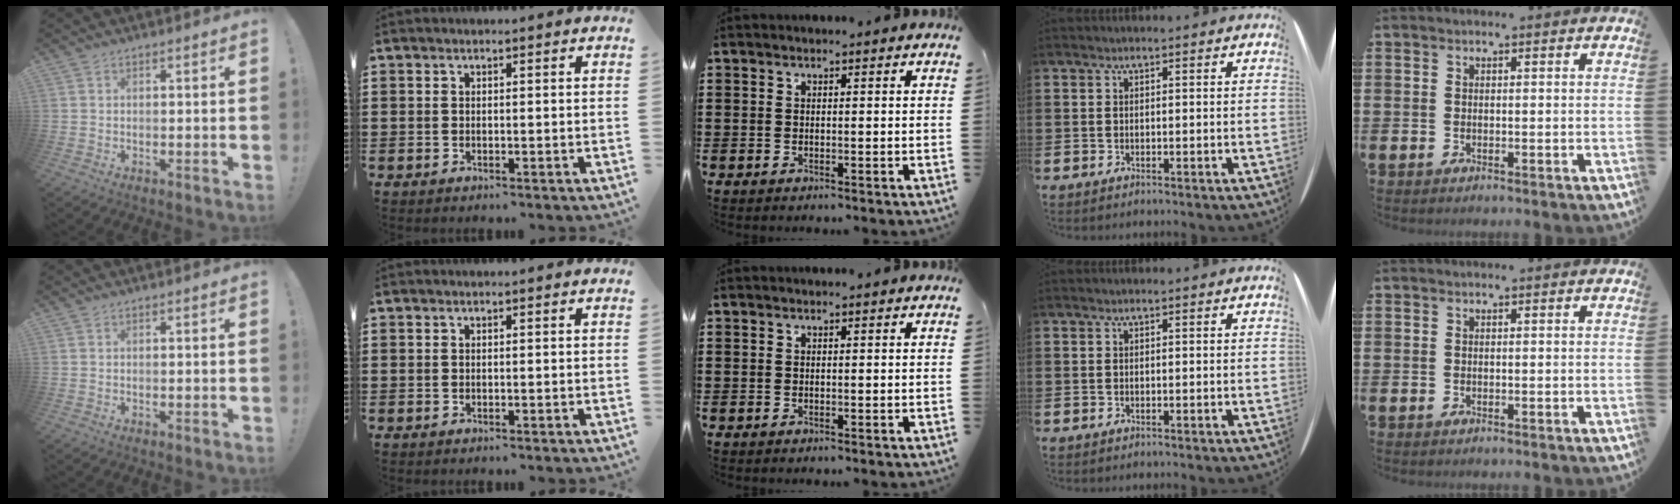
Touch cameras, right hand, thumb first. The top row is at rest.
{}